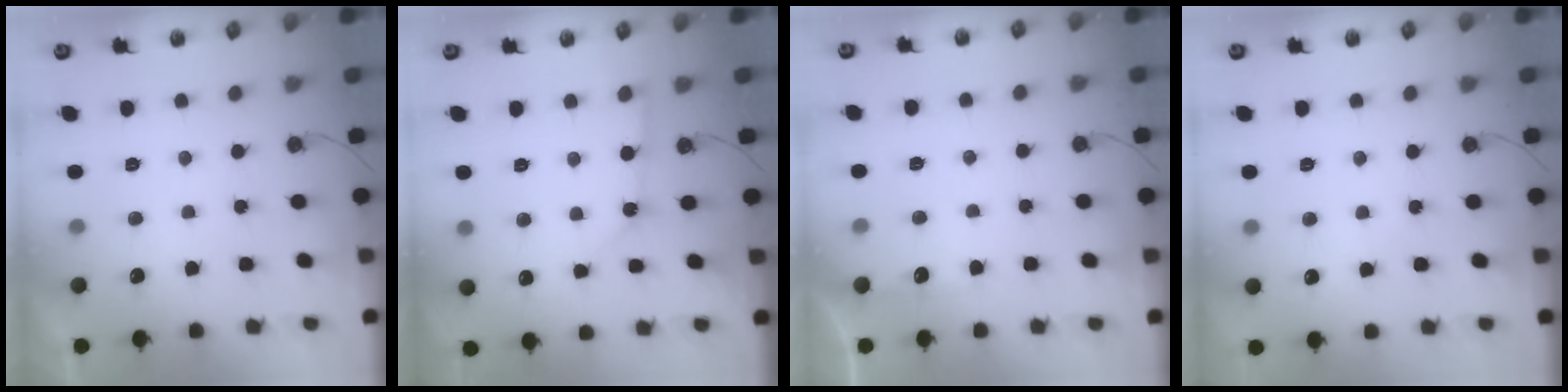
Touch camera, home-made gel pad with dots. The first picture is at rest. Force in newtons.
{"total": 3.0, "press": 2.9, "slide": 0.3}
{"total": 3.2, "press": 3.2, "slide": 0.4}
{"total": 2.8, "press": 2.8, "slide": 0.5}